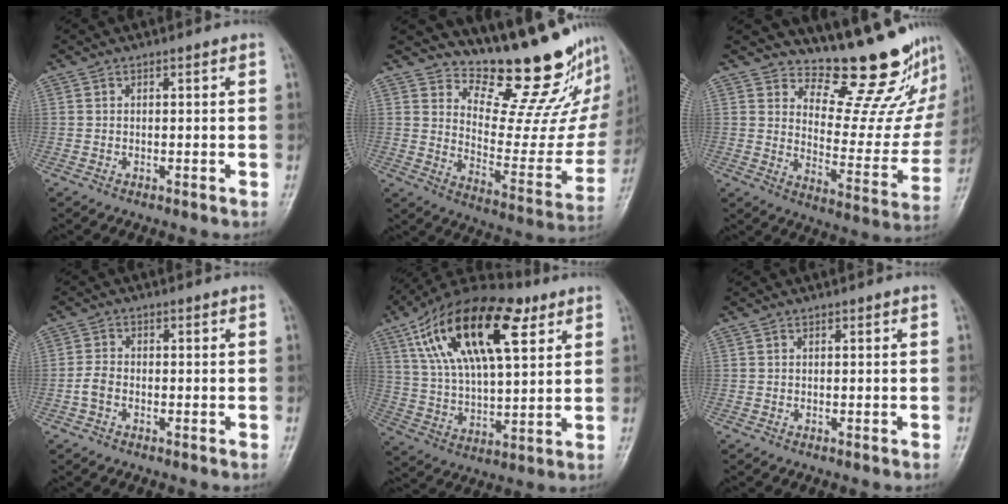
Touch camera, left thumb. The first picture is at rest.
{"total": 20.0, "force": [16.7, 6.0, 9.3], "torque": [-0.080, -0.156, 0.233]}
{"total": 17.8, "force": [15.3, 5.5, 7.1], "torque": [-0.045, -0.148, 0.202]}
{"total": 2.4, "force": [-1.0, 1.6, 1.5], "torque": [-0.033, 0.008, -0.024]}
{"total": 23.9, "force": [10.4, 10.7, 18.7], "torque": [-0.315, -0.007, 0.183]}
{"total": 0.0}